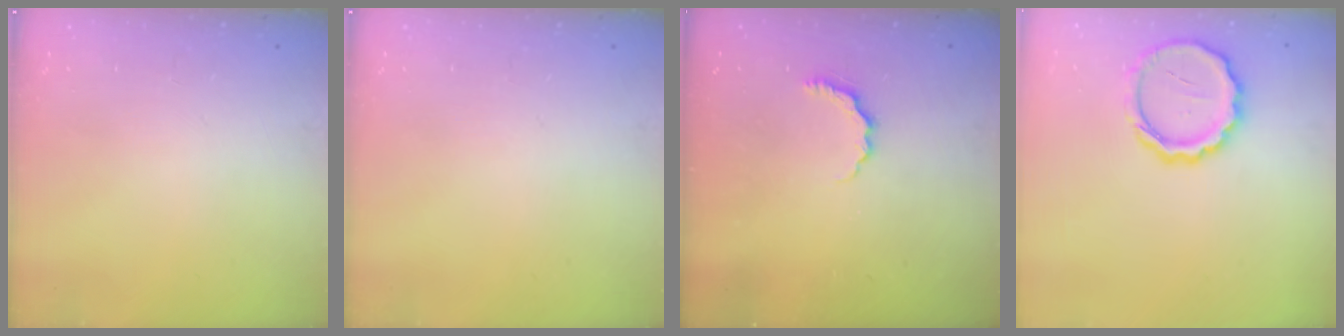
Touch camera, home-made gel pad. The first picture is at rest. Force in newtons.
{"total": 0.0}
{"total": 3.3, "press": 3.2, "slide": 0.7}
{"total": 12.5, "press": 12.2, "slide": 2.7}